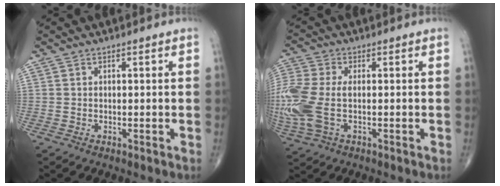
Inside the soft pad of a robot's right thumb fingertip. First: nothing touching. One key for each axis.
{"total": 13.6, "fx": -1.5, "fy": 7.6, "fz": 11.2, "tx": -0.312, "ty": 0.001, "tz": -0.024}